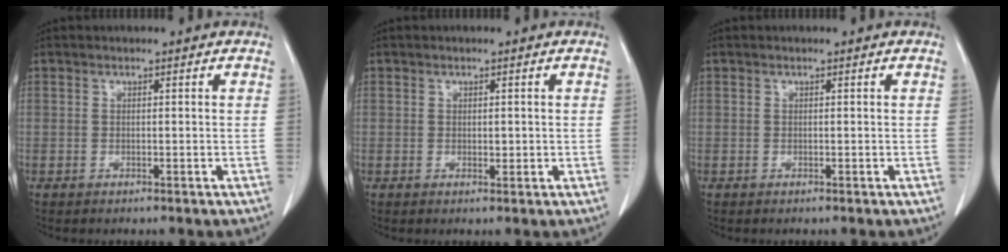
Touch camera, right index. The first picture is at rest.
{"total": 1.1, "force": [0.2, 0.7, 0.8], "torque": [-0.007, 0.000, 0.006]}
{"total": 0.0}